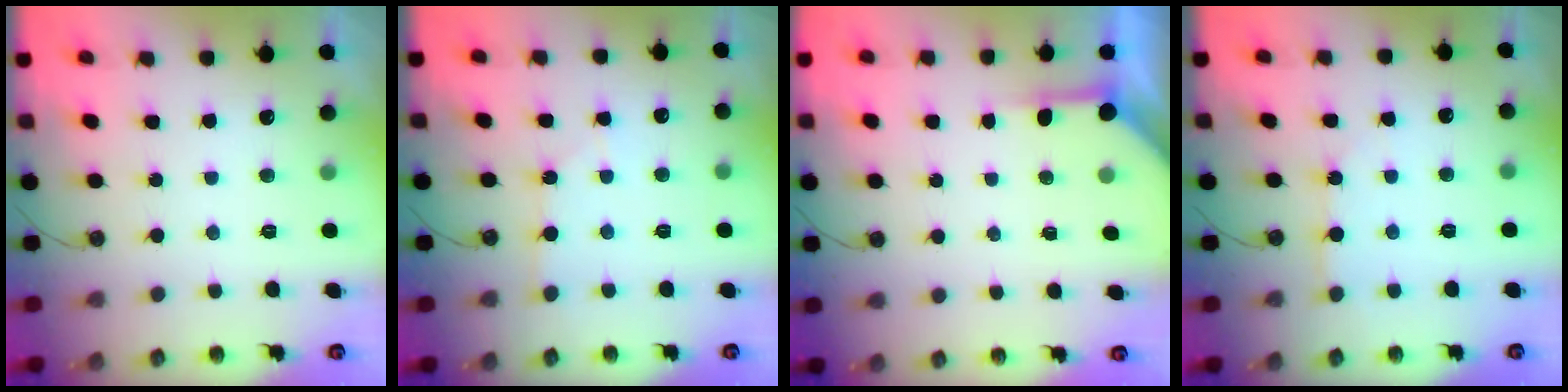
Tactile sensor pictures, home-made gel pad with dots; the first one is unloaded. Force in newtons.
{"total": 2.6, "press": 2.6, "slide": 0.3}
{"total": 3.9, "press": 3.9, "slide": 0.4}
{"total": 3.4, "press": 3.4, "slide": 0.2}